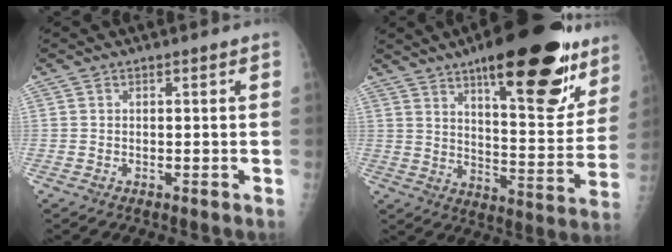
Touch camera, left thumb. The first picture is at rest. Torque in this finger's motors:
{"motor_torque": [2.64, 1.07, 1.80, -0.96, 0.31]}